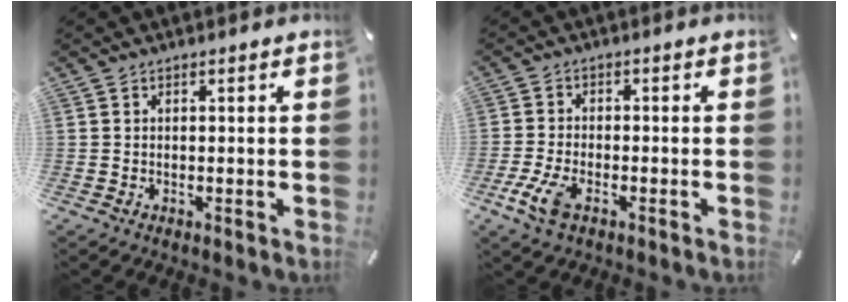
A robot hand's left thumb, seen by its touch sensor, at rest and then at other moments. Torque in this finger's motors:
{"motor_torque": [0.13, 0.14, 0.25, 0.23, 0.06]}